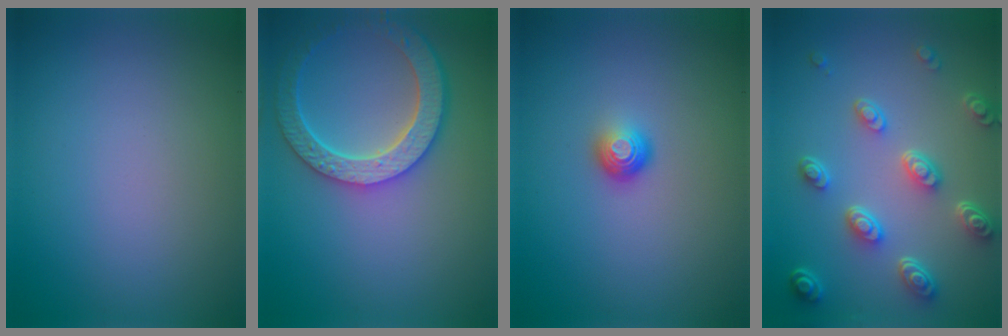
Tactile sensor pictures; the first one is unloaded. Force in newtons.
{"total": 5.7, "press": 4.6, "slide": 3.4}
{"total": 1.6, "press": 1.1, "slide": 1.2}
{"total": 5.1, "press": 3.8, "slide": 3.5}